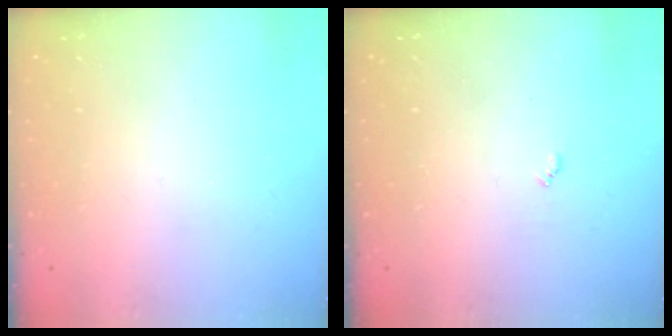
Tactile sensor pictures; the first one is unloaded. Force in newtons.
{"total": 3.7, "press": 3.7, "slide": 0.4}